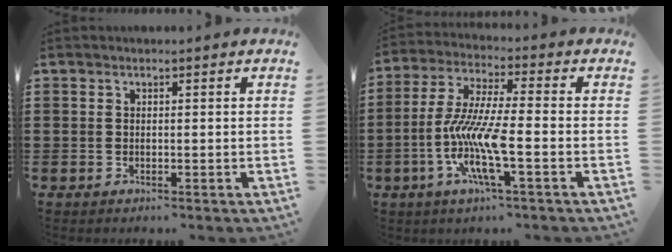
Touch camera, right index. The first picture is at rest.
{"total": 9.8, "force": [-3.3, 1.4, 9.1], "torque": [-0.209, -0.017, -0.072]}